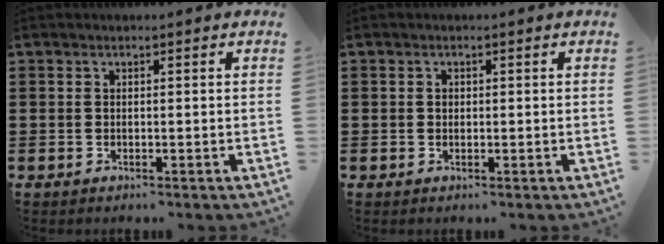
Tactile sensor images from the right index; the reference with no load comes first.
{"total": 0.6, "force": [0.1, 0.5, 0.3], "torque": [-0.008, 0.002, 0.002]}